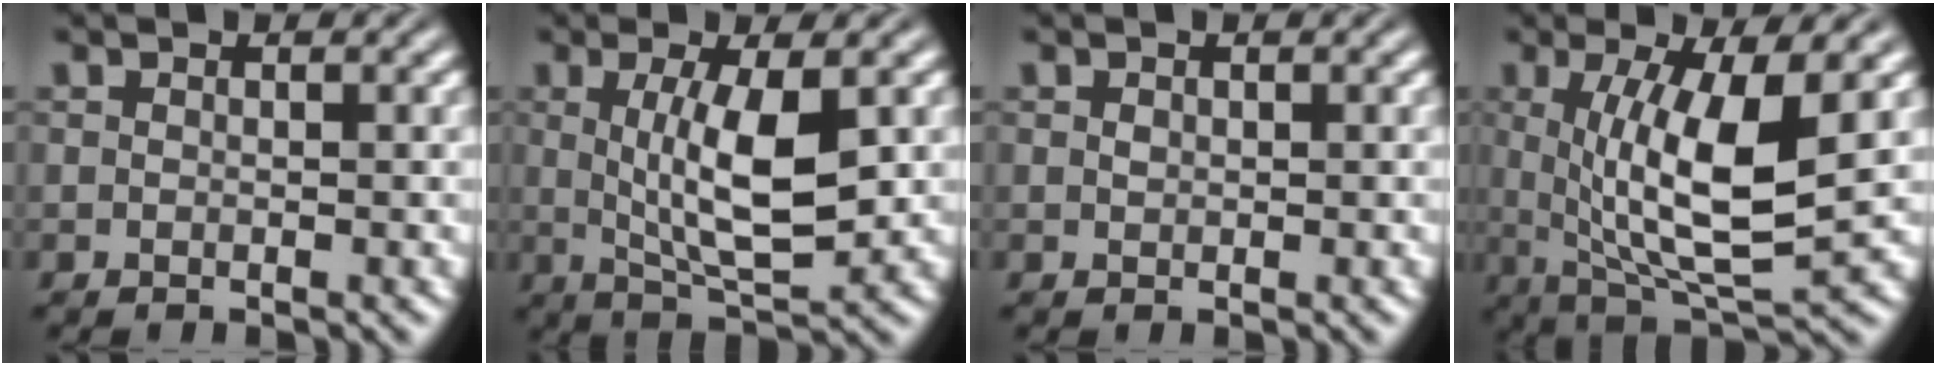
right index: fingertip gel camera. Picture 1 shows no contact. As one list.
[{"total": 6.2, "force": [0.7, 1.1, 6.0], "torque": [-0.096, -0.015, 0.024]}, {"total": 0.7, "force": [0.2, -0.7, 0.0], "torque": [0.002, -0.006, 0.011]}, {"total": 8.8, "force": [0.4, 2.8, 8.3], "torque": [-0.142, -0.023, 0.029]}]